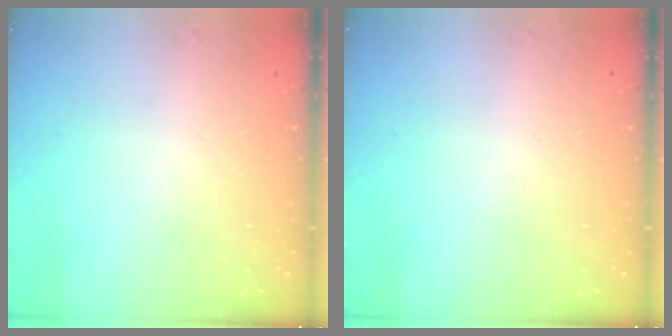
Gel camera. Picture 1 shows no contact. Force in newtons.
{"total": 0.0}